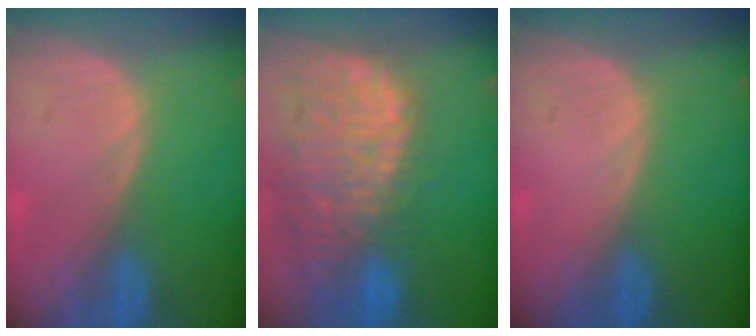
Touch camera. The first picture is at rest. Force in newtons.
{"total": 14.4, "press": 11.9, "slide": 8.2}
{"total": 0.0}